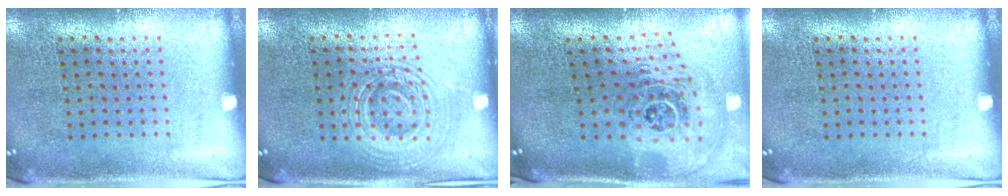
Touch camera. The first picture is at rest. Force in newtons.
{"total": 2.5, "press": 2.4, "slide": 0.5}
{"total": 2.3, "press": 1.6, "slide": 1.6}
{"total": 0.0}